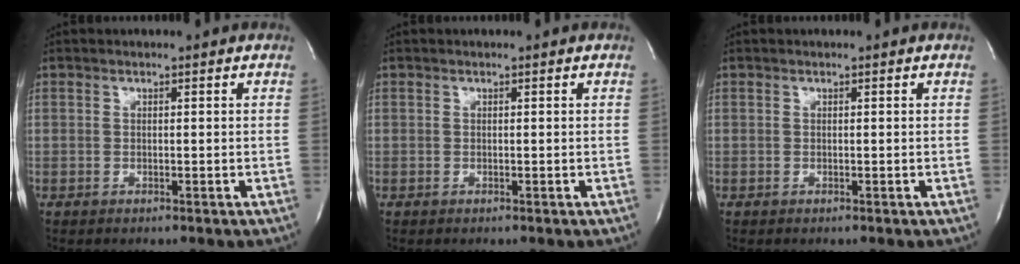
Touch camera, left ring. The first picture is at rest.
{"total": 0.0}
{"total": 0.0}